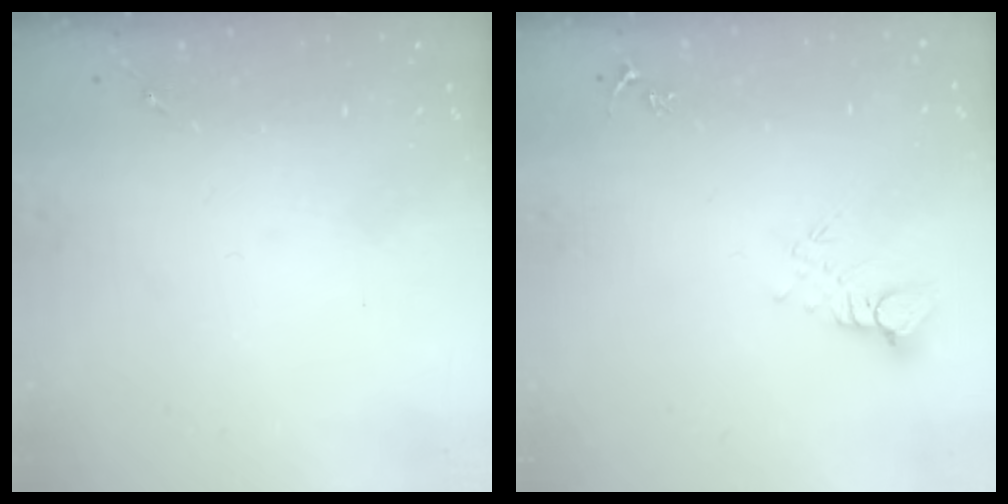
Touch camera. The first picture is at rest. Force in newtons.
{"total": 5.0, "press": 5.0, "slide": 0.3}